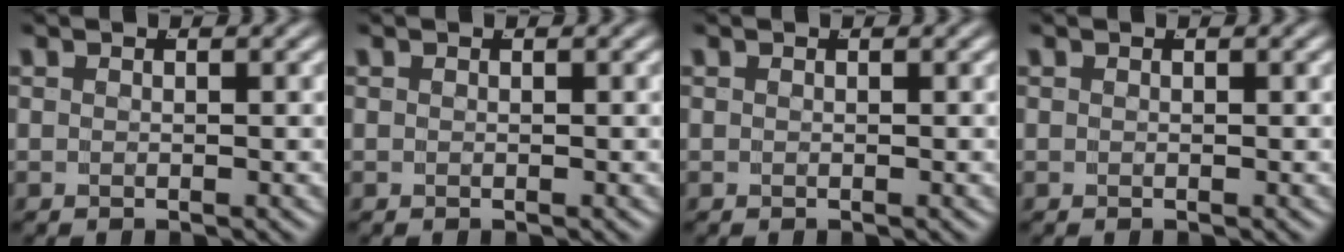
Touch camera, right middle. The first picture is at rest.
{"total": 0.0}
{"total": 0.0}
{"total": 0.0}